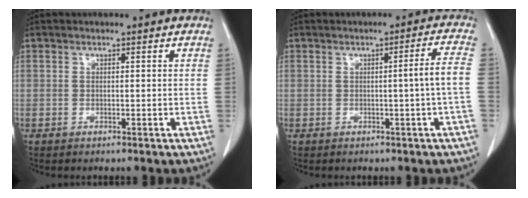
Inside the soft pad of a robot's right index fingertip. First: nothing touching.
{"total": 3.8, "force": [-0.7, -0.9, 3.7], "torque": [-0.050, 0.004, -0.008]}